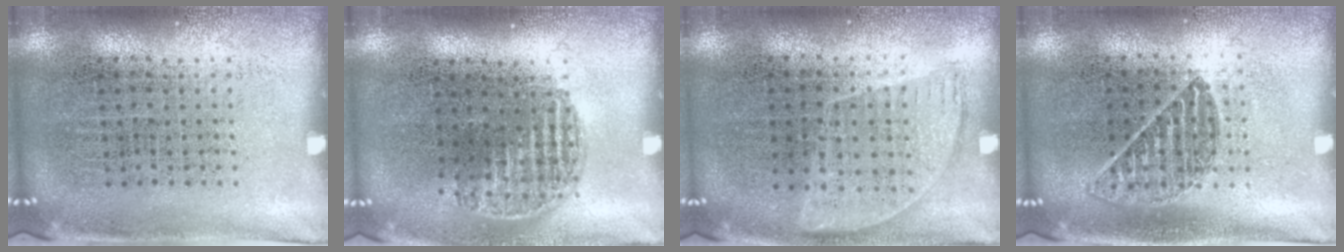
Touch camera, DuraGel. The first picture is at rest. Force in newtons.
{"total": 1.0, "press": 0.9, "slide": 0.5}
{"total": 0.9, "press": 0.8, "slide": 0.5}
{"total": 1.0, "press": 0.9, "slide": 0.4}